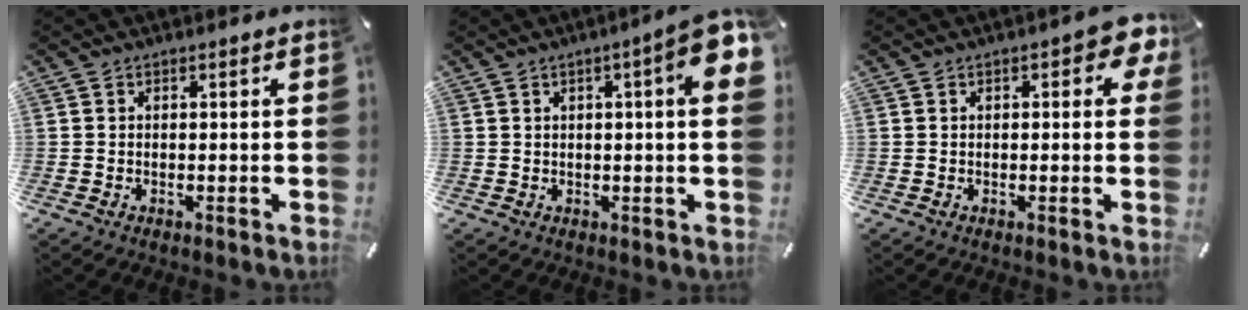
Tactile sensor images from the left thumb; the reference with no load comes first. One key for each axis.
{"total": 7.6, "fx": 2.5, "fy": 1.4, "fz": 7.0, "tx": -0.099, "ty": -0.008, "tz": 0.037}
{"total": 4.8, "fx": 1.3, "fy": 2.3, "fz": 4.0, "tx": -0.056, "ty": 0.002, "tz": 0.018}